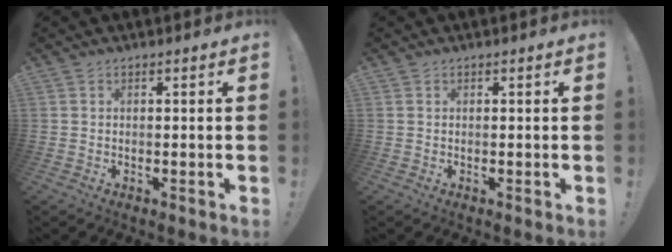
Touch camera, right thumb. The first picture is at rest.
{"total": 0.0}